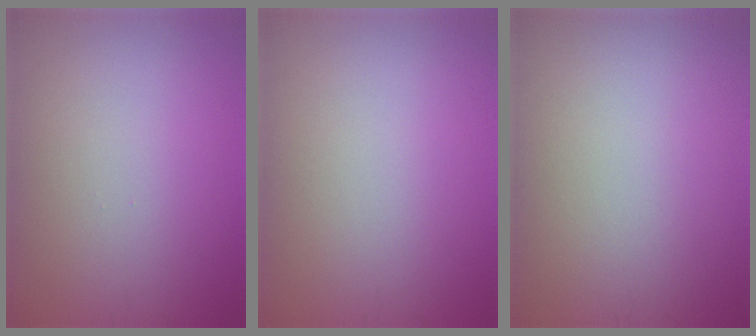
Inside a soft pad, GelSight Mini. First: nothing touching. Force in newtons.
{"total": 0.0}
{"total": 0.0}